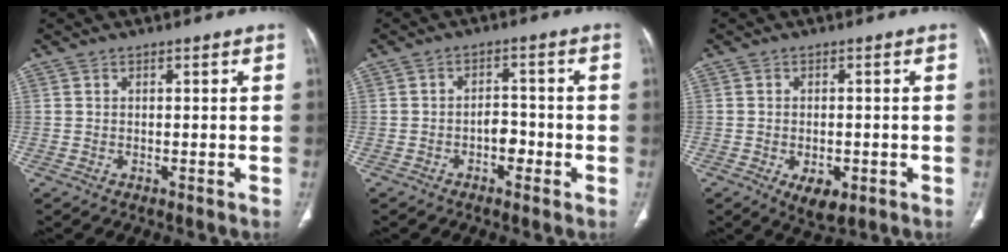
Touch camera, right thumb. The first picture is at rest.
{"total": 3.7, "force": [-1.5, 2.3, 2.5], "torque": [-0.019, 0.017, -0.027]}
{"total": 5.4, "force": [-2.0, 2.9, 4.0], "torque": [-0.056, -0.001, -0.019]}